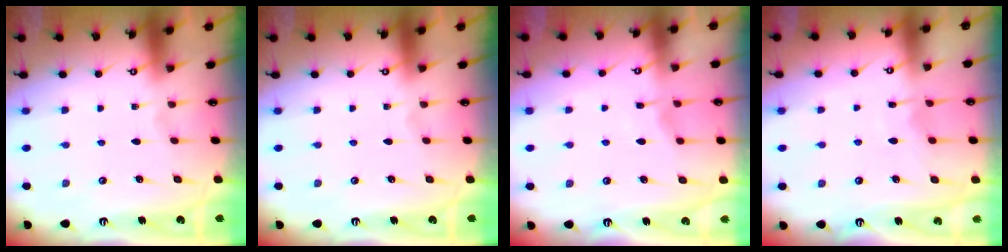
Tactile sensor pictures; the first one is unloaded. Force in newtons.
{"total": 0.0}
{"total": 2.9, "press": 2.9, "slide": 0.4}
{"total": 5.0, "press": 5.0, "slide": 0.5}